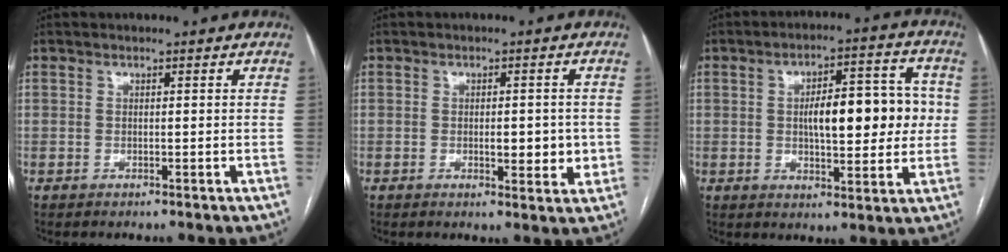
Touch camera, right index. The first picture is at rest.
{"total": 4.6, "force": [-0.4, 2.0, 4.2], "torque": [-0.052, -0.001, 0.000]}
{"total": 12.5, "force": [0.8, 4.6, 11.6], "torque": [-0.165, 0.029, 0.016]}